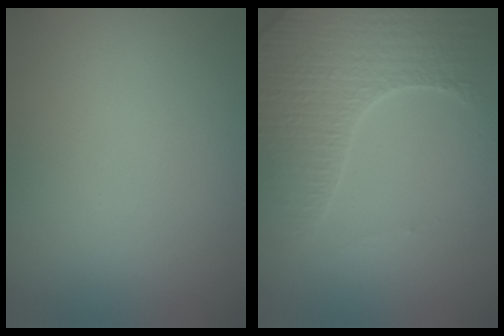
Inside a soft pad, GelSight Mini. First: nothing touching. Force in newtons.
{"total": 4.4, "press": 4.3, "slide": 1.1}